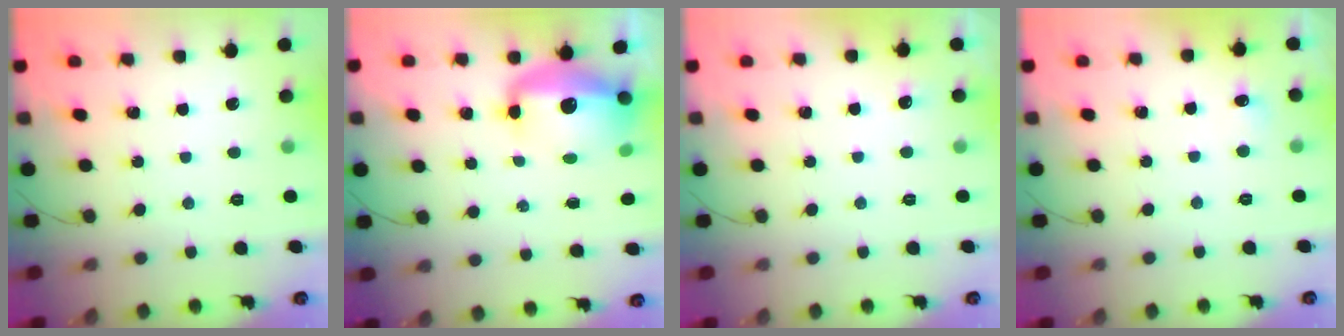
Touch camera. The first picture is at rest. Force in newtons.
{"total": 12.3, "press": 11.8, "slide": 3.4}
{"total": 7.4, "press": 2.7, "slide": 6.9}
{"total": 3.5, "press": 3.2, "slide": 1.4}